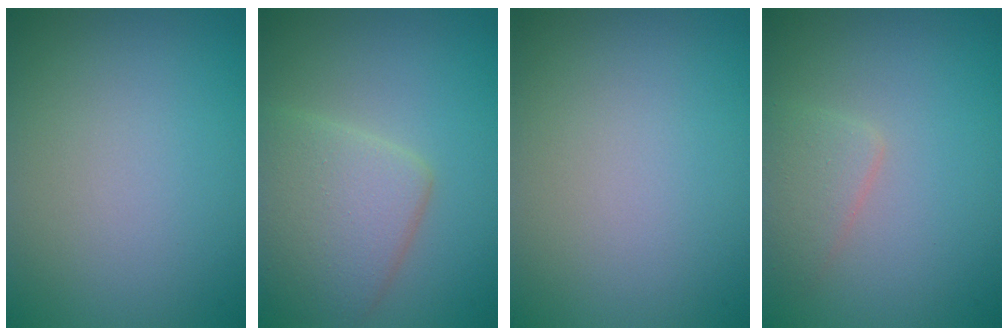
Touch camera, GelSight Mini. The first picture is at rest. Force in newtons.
{"total": 5.2, "press": 5.1, "slide": 0.3}
{"total": 0.0}
{"total": 2.0, "press": 2.0, "slide": 0.1}